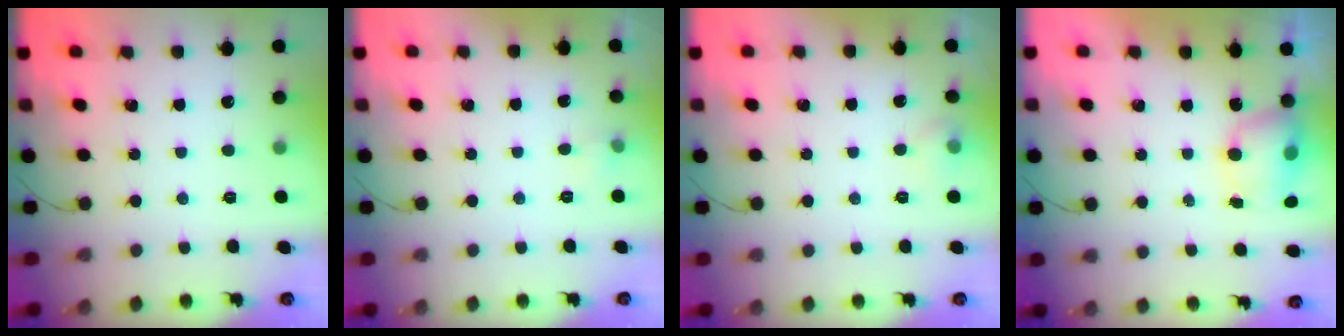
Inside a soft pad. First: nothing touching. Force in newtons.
{"total": 3.6, "press": 3.5, "slide": 1.0}
{"total": 5.4, "press": 5.3, "slide": 1.1}
{"total": 6.6, "press": 6.6, "slide": 0.6}